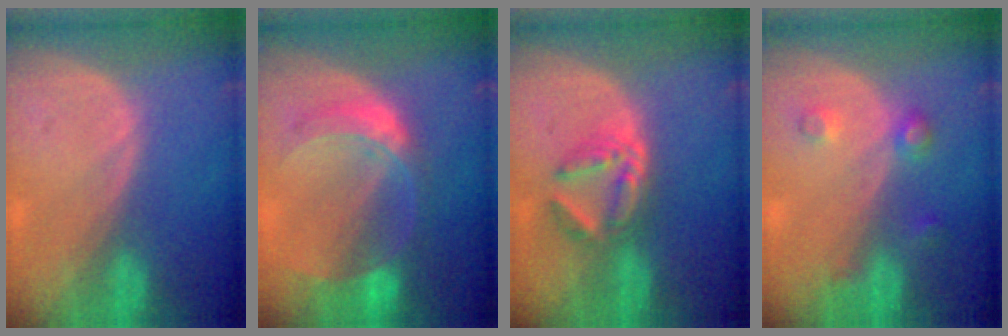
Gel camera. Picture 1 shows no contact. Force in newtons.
{"total": 7.6, "press": 6.6, "slide": 3.7}
{"total": 6.0, "press": 5.3, "slide": 2.8}
{"total": 3.5, "press": 3.3, "slide": 1.3}